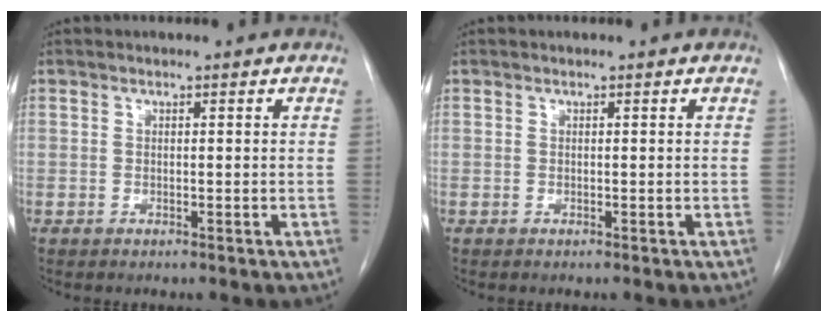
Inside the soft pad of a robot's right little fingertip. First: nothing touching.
{"total": 0.0}